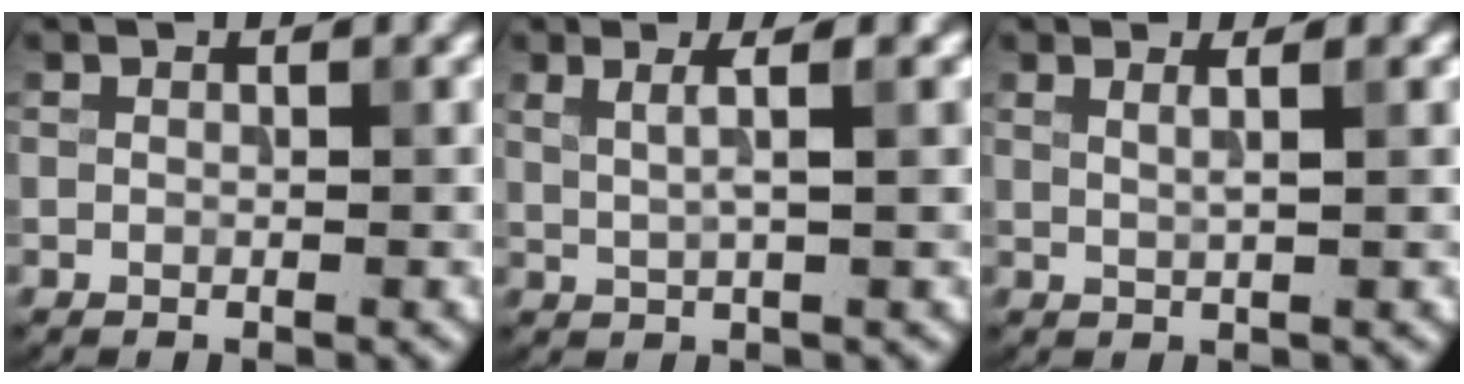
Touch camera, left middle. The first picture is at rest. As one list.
[{"total": 3.1, "force": [1.3, 1.0, 2.6], "torque": [-0.030, 0.001, 0.008]}, {"total": 2.1, "force": [1.0, 0.8, 1.6], "torque": [-0.011, 0.003, -0.002]}]